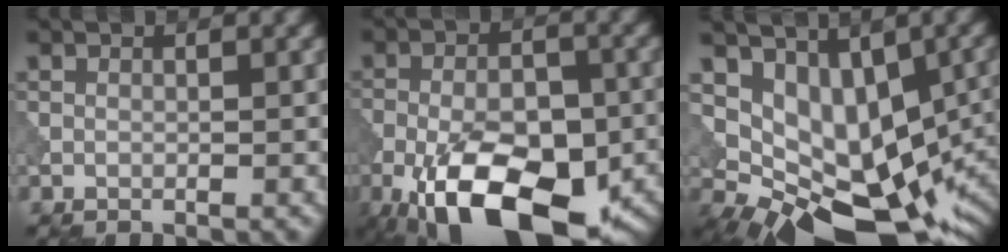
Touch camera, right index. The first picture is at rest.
{"total": 16.4, "force": [-7.8, 8.2, 11.8], "torque": [-0.200, -0.021, -0.119]}
{"total": 10.7, "force": [0.3, 6.5, 8.5], "torque": [-0.128, -0.018, 0.023]}